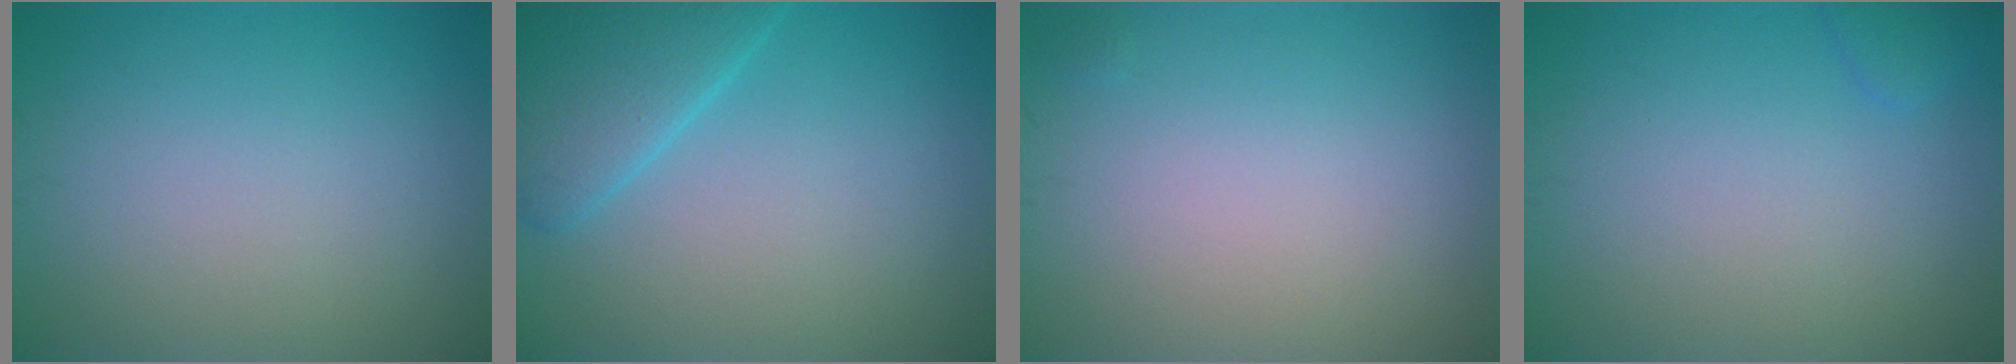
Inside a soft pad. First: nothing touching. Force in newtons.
{"total": 4.6, "press": 4.6, "slide": 0.3}
{"total": 0.0}
{"total": 0.8, "press": 0.8, "slide": 0.1}